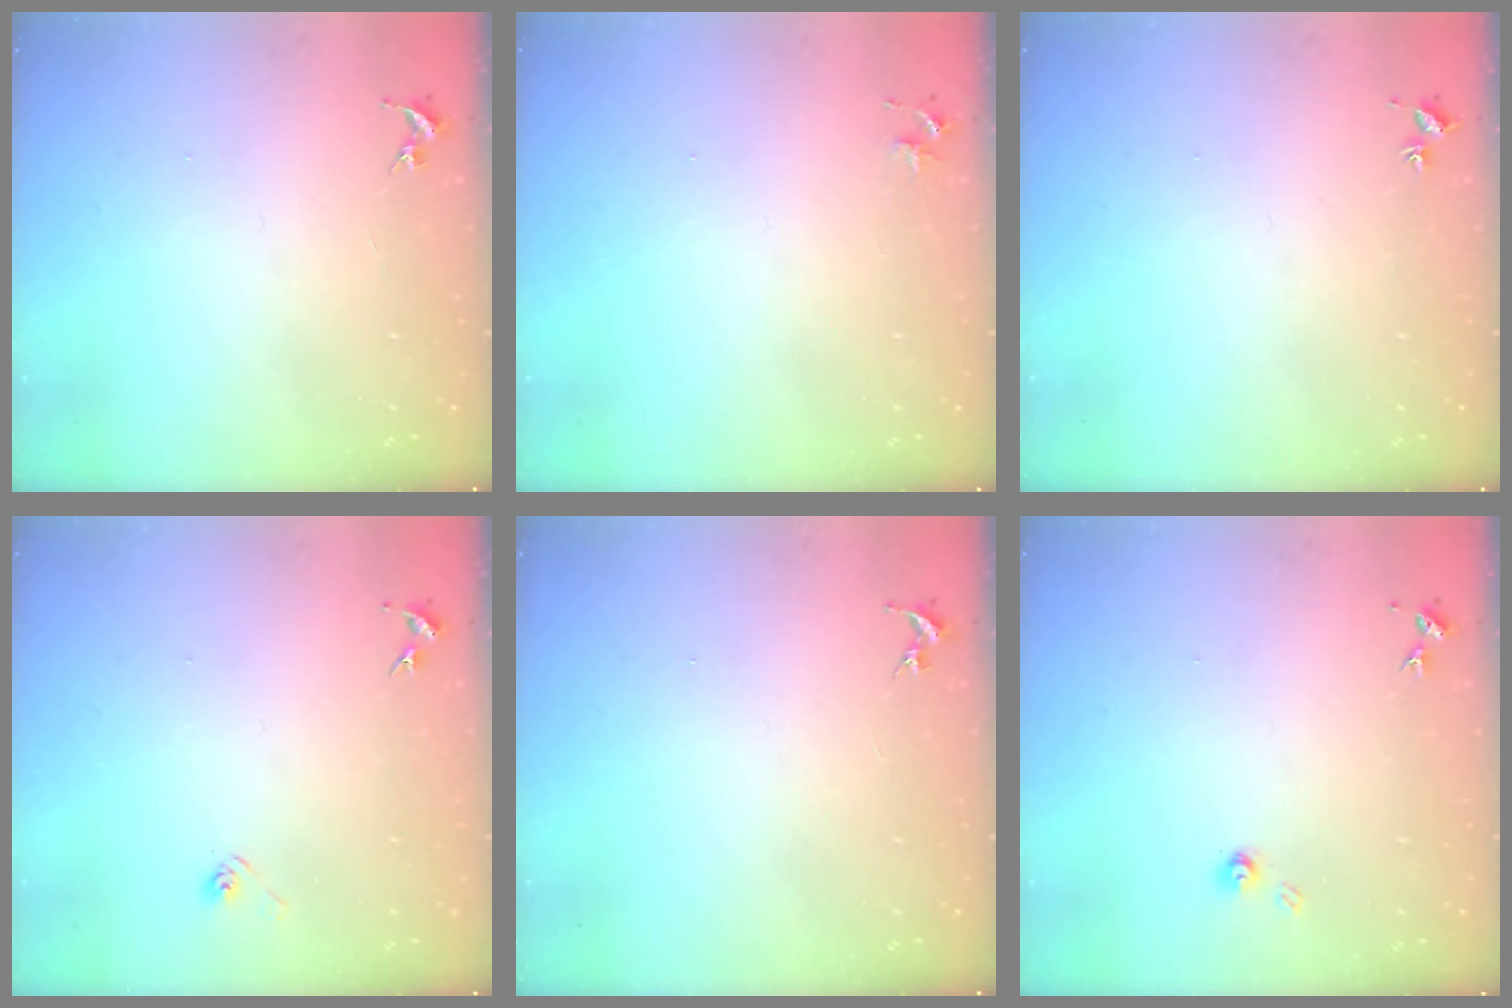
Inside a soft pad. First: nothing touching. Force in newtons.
{"total": 3.2, "press": 3.2, "slide": 0.4}
{"total": 1.7, "press": 1.7, "slide": 0.2}
{"total": 3.1, "press": 2.7, "slide": 1.4}
{"total": 0.0}
{"total": 3.4, "press": 3.4, "slide": 0.5}